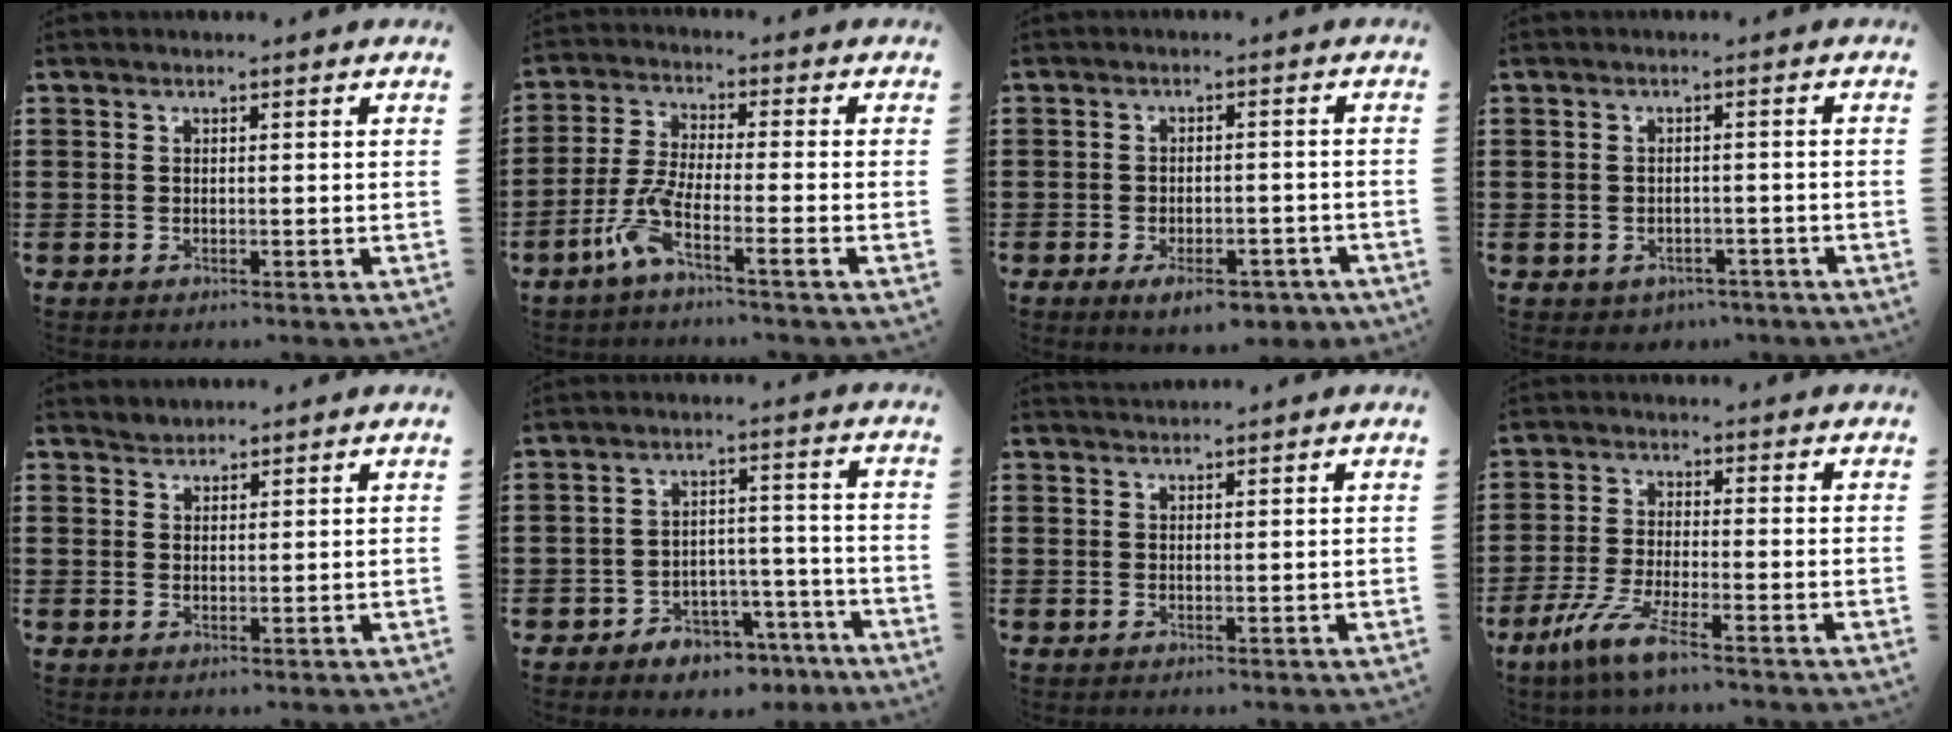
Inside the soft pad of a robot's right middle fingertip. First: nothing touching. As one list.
[{"total": 5.9, "force": [-3.8, 0.6, 4.5], "torque": [-0.110, -0.010, -0.077]}, {"total": 5.1, "force": [-3.7, 1.7, 3.0], "torque": [-0.057, 0.000, -0.069]}, {"total": 1.3, "force": [-1.0, 0.8, -0.1], "torque": [-0.004, 0.000, -0.024]}, {"total": 1.4, "force": [1.3, 0.3, -0.4], "torque": [0.003, 0.000, 0.027]}, {"total": 4.4, "force": [-3.9, 1.8, 0.8], "torque": [-0.016, 0.018, -0.078]}, {"total": 1.0, "force": [1.0, 0.1, 0.0], "torque": [-0.003, -0.002, 0.021]}, {"total": 6.2, "force": [-4.0, 0.4, 4.7], "torque": [-0.109, -0.018, -0.078]}]